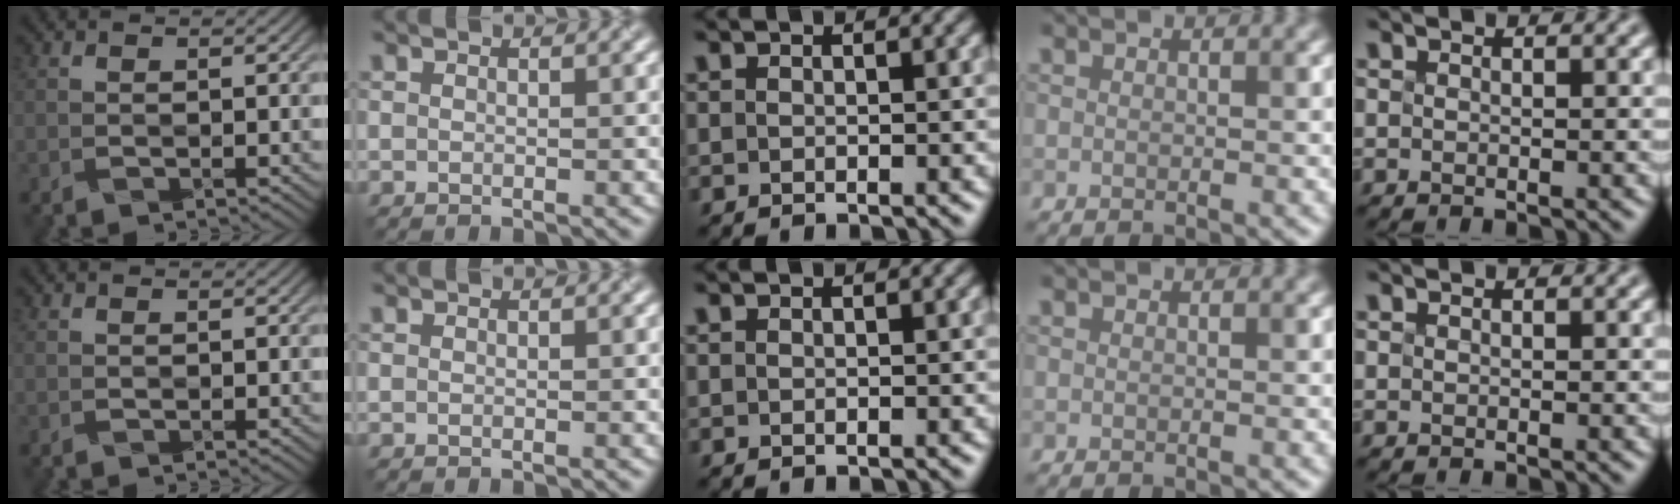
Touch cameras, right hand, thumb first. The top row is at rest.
{}